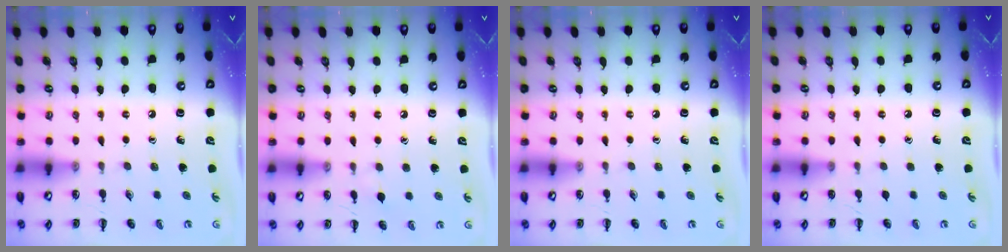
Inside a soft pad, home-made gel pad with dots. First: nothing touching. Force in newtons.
{"total": 2.7, "press": 2.5, "slide": 1.0}
{"total": 0.0}
{"total": 0.0}